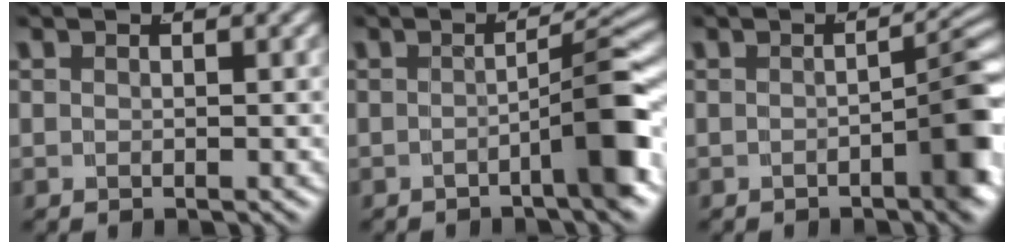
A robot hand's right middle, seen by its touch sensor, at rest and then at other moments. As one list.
[{"total": 5.0, "force": [-1.9, 0.5, 4.6], "torque": [-0.058, 0.011, -0.035]}, {"total": 4.3, "force": [-1.5, 1.0, 3.9], "torque": [-0.042, 0.001, -0.025]}]